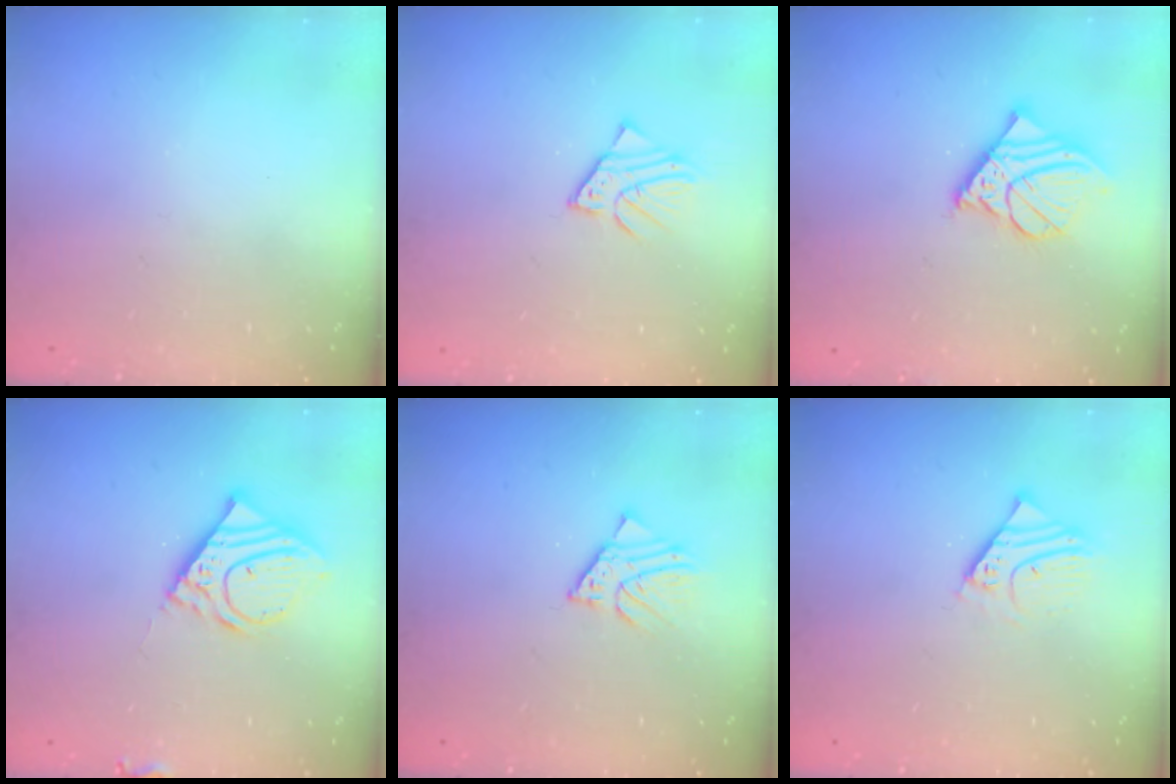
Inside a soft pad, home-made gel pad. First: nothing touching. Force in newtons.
{"total": 4.3, "press": 4.2, "slide": 0.4}
{"total": 10.9, "press": 10.7, "slide": 1.7}
{"total": 12.1, "press": 11.9, "slide": 2.0}
{"total": 3.9, "press": 3.8, "slide": 0.4}
{"total": 3.9, "press": 3.9, "slide": 0.3}